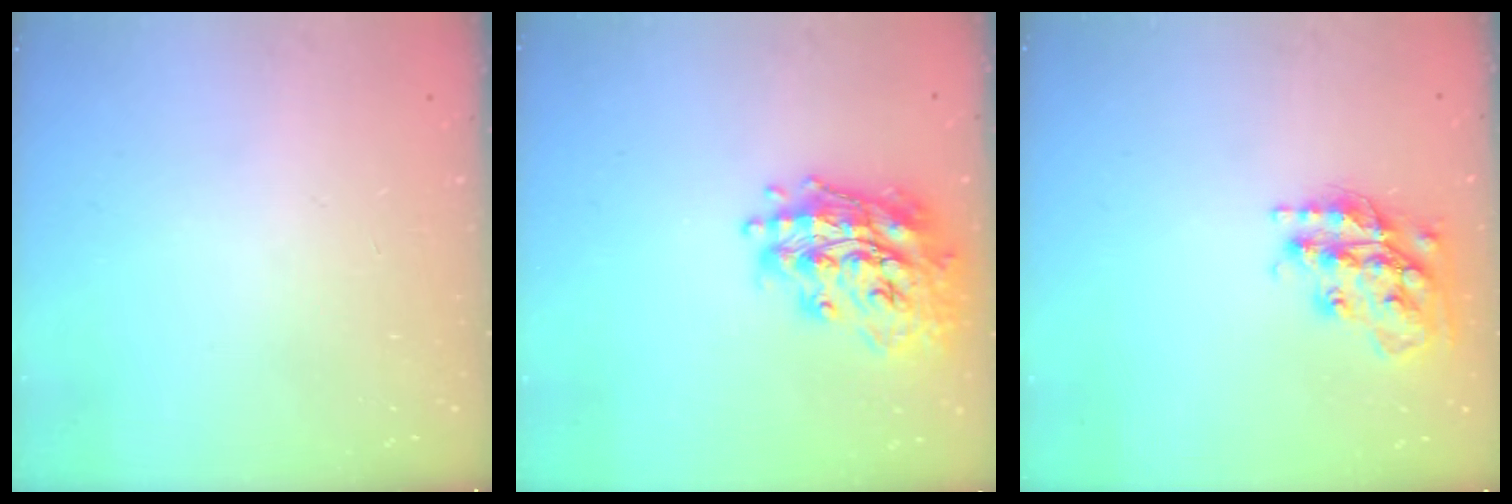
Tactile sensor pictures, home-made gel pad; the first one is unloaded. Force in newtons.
{"total": 19.9, "press": 19.8, "slide": 2.1}
{"total": 18.7, "press": 18.6, "slide": 1.5}